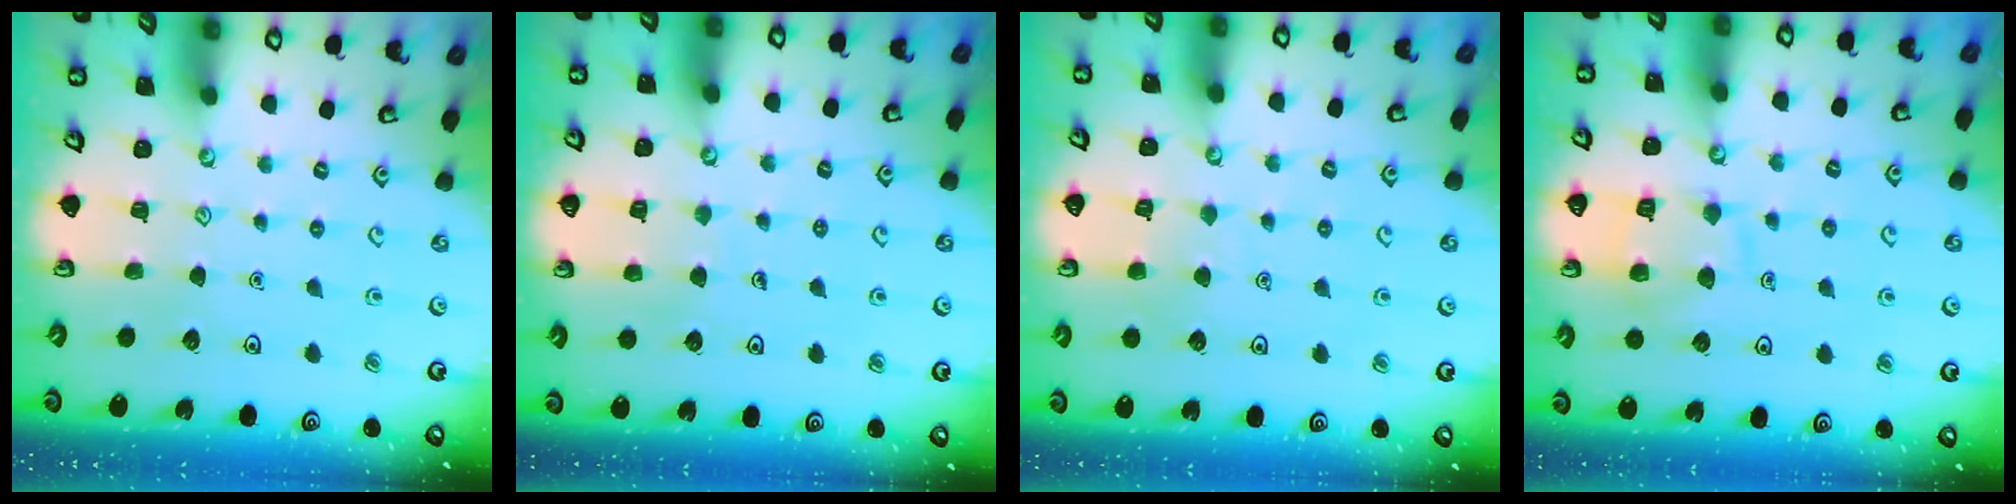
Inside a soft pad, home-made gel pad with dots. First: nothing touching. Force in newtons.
{"total": 5.2, "press": 5.2, "slide": 0.3}
{"total": 3.9, "press": 3.9, "slide": 0.3}
{"total": 10.7, "press": 10.6, "slide": 1.1}